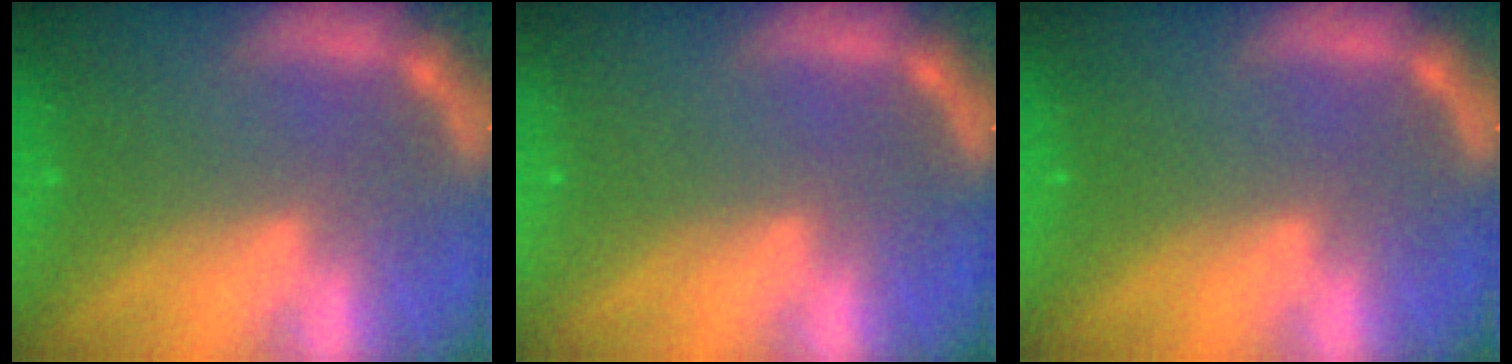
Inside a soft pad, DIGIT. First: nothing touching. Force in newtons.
{"total": 0.0}
{"total": 0.0}